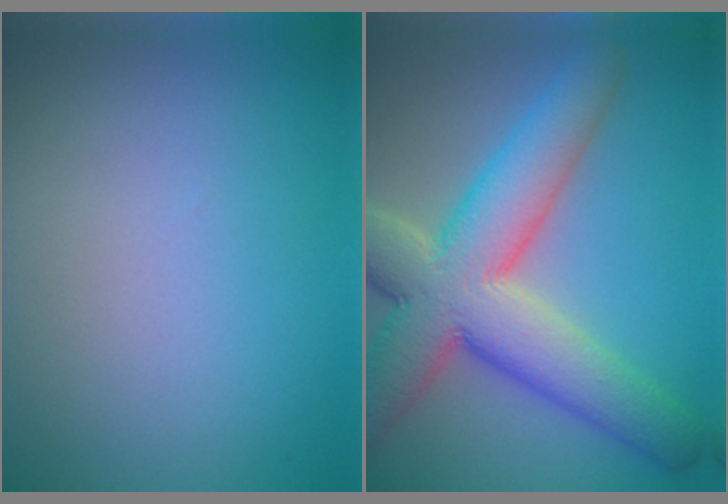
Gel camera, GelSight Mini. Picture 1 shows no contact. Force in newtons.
{"total": 10.7, "press": 10.7, "slide": 0.8}